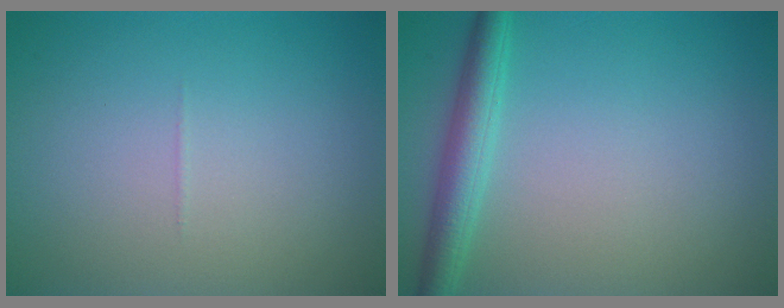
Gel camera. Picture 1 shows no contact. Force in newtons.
{"total": 3.2, "press": 3.2, "slide": 0.2}